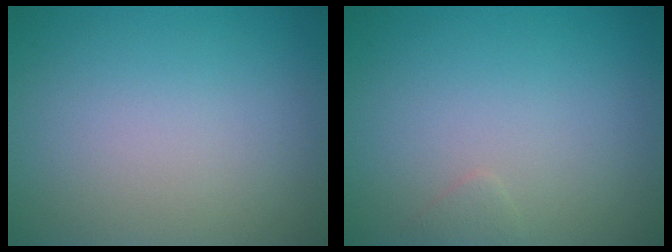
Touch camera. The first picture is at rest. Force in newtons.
{"total": 0.6, "press": 0.6, "slide": 0.0}